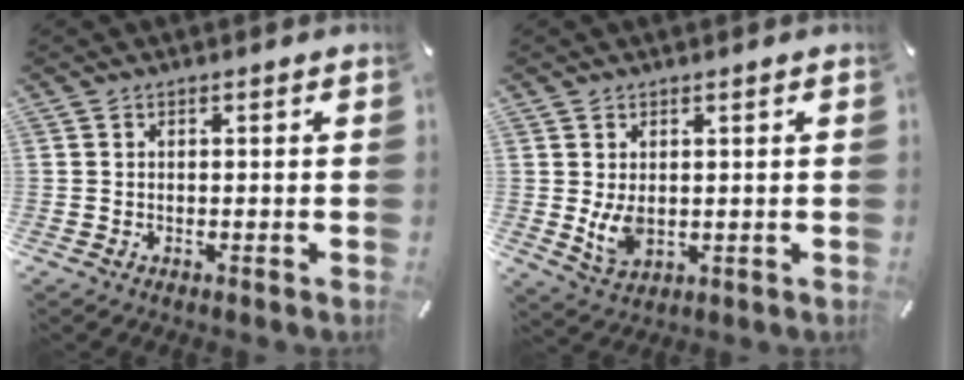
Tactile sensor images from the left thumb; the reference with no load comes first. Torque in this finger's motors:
{"motor_torque": [0.53, 0.64, -0.06, -0.10, 0.00]}